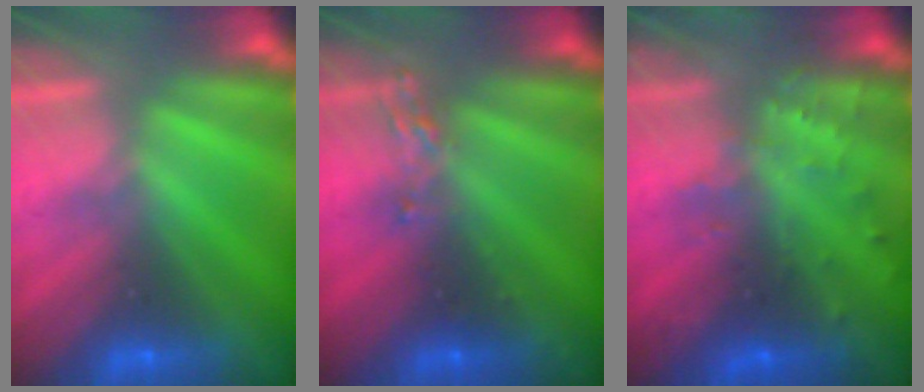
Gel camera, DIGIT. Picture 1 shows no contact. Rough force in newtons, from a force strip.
{"total": 2.5}
{"total": 3.5}